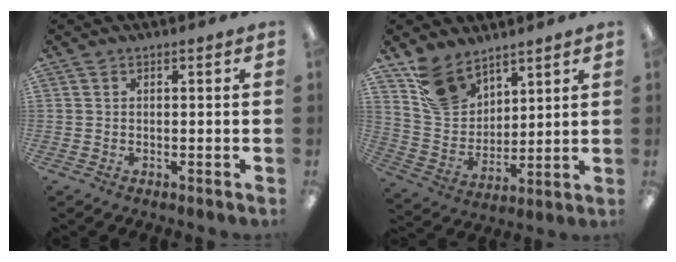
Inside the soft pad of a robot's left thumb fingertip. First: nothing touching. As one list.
[{"total": 12.2, "force": [8.8, 7.5, 4.0], "torque": [-0.095, -0.042, 0.176]}]